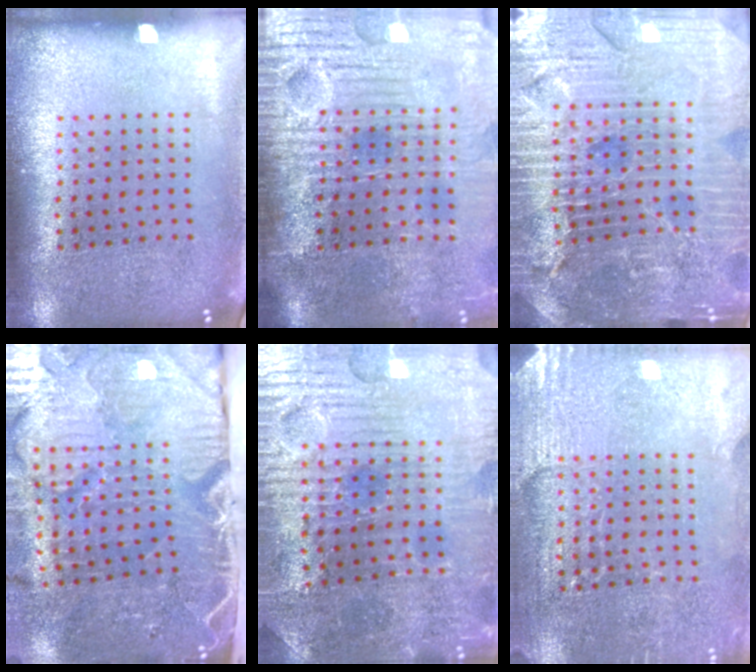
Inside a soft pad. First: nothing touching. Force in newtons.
{"total": 4.6, "press": 4.0, "slide": 2.2}
{"total": 5.2, "press": 4.8, "slide": 2.1}
{"total": 5.5, "press": 4.4, "slide": 3.3}
{"total": 3.7, "press": 3.7, "slide": 0.6}
{"total": 2.9, "press": 2.9, "slide": 0.5}